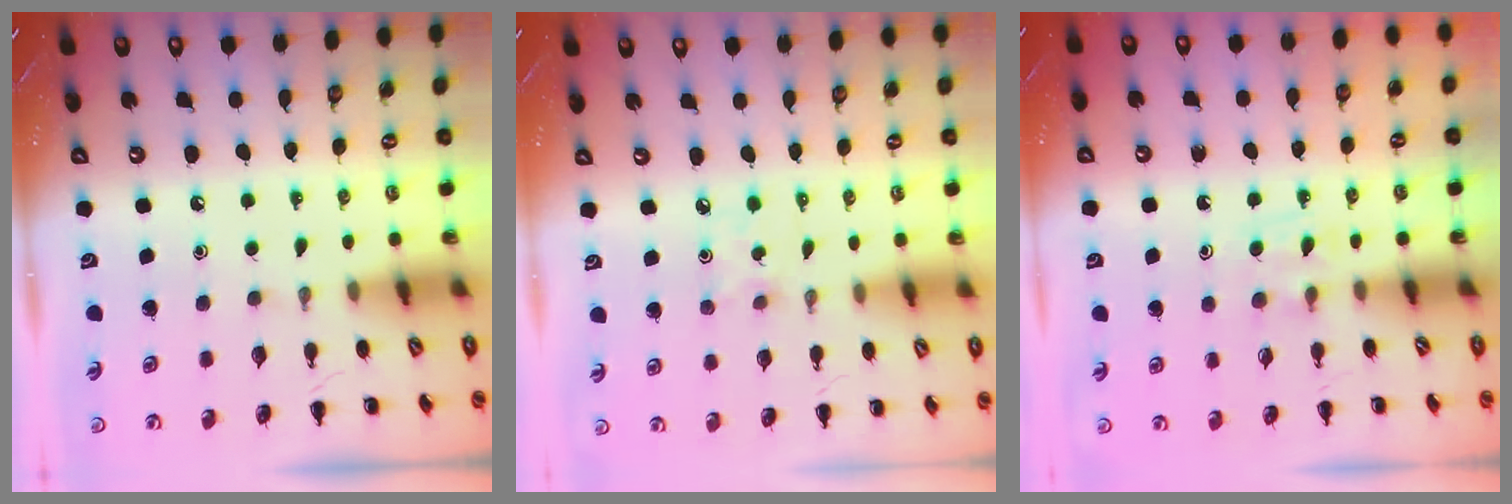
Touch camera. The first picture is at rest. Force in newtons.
{"total": 2.1, "press": 2.0, "slide": 0.4}
{"total": 3.9, "press": 3.6, "slide": 1.5}